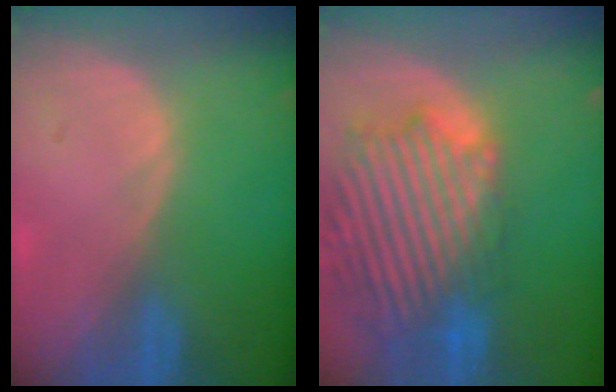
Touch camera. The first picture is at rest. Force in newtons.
{"total": 14.6, "press": 12.4, "slide": 7.6}